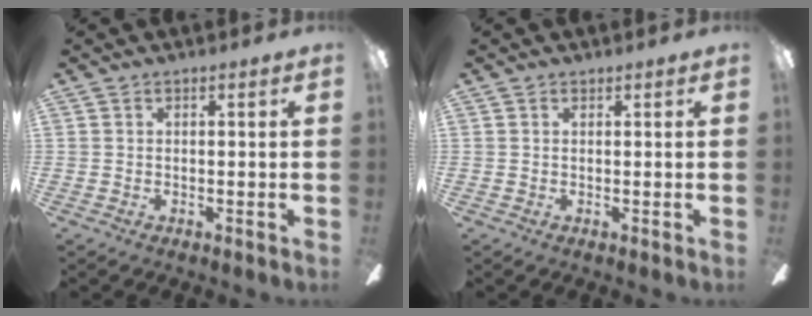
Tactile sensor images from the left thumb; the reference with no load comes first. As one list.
[{"total": 0.0}]